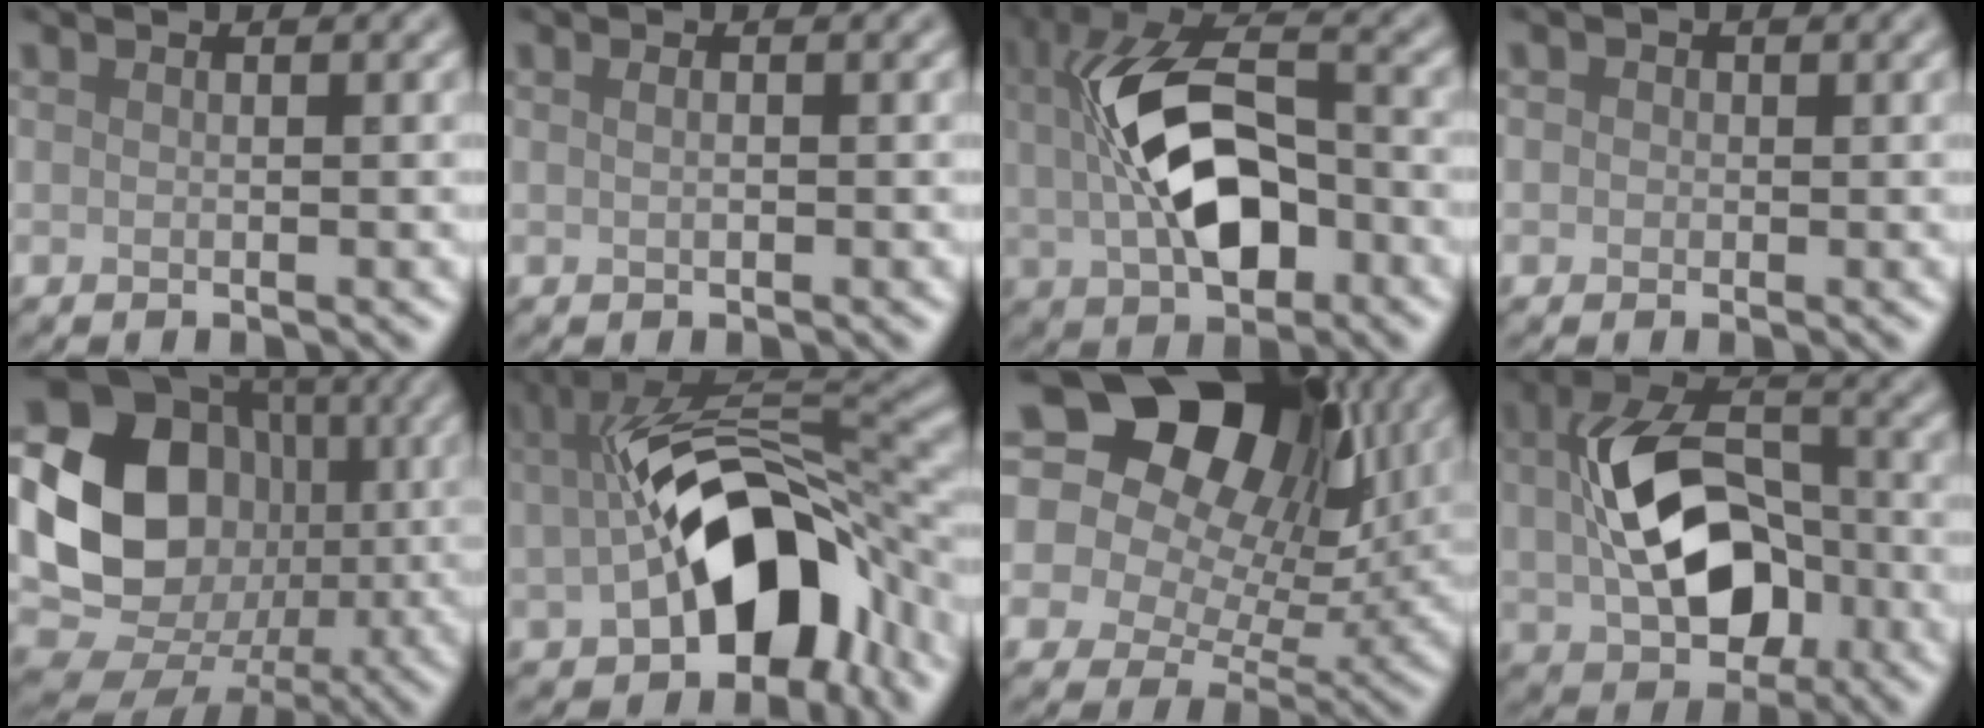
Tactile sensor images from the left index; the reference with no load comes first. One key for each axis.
{"total": 0.8, "fx": 0.2, "fy": 0.3, "fz": 0.7, "tx": -0.011, "ty": -0.004, "tz": 0.003}
{"total": 9.8, "fx": 0.1, "fy": 5.3, "fz": 8.2, "tx": -0.160, "ty": 0.005, "tz": 0.002}
{"total": 1.0, "fx": 0.2, "fy": 0.9, "fz": 0.3, "tx": 0.002, "ty": 0.001, "tz": -0.004}
{"total": 14.1, "fx": -0.2, "fy": 11.8, "fz": 7.9, "tx": -0.141, "ty": -0.005, "tz": -0.017}
{"total": 13.2, "fx": -2.3, "fy": 7.3, "fz": 10.8, "tx": -0.162, "ty": 0.002, "tz": -0.036}
{"total": 20.1, "fx": 10.0, "fy": 13.3, "fz": 11.3, "tx": -0.214, "ty": 0.063, "tz": 0.134}
{"total": 10.1, "fx": -0.3, "fy": 6.6, "fz": 7.7, "tx": -0.149, "ty": -0.002, "tz": 0.000}